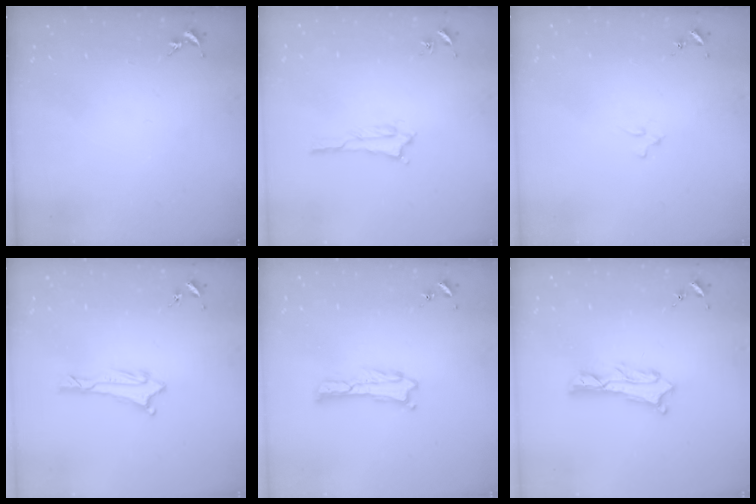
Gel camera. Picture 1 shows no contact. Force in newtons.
{"total": 1.7, "press": 1.7, "slide": 0.2}
{"total": 0.9, "press": 0.9, "slide": 0.2}
{"total": 1.3, "press": 1.3, "slide": 0.1}
{"total": 0.6, "press": 0.5, "slide": 0.2}
{"total": 2.0, "press": 2.0, "slide": 0.2}